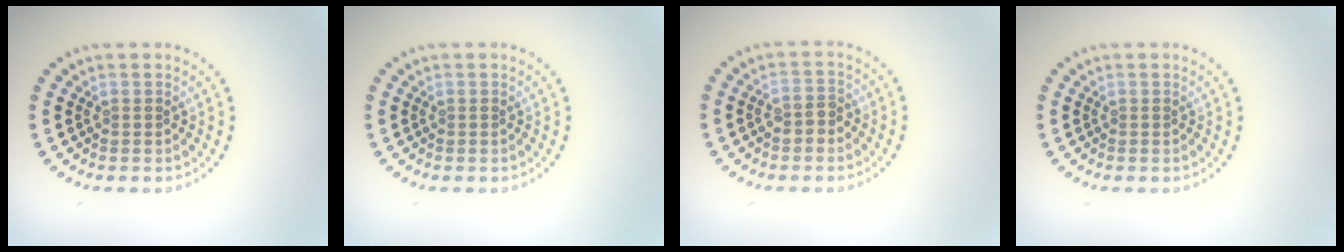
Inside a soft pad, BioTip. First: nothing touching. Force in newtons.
{"total": 0.0}
{"total": 1.6, "press": 1.5, "slide": 0.5}
{"total": 0.0}